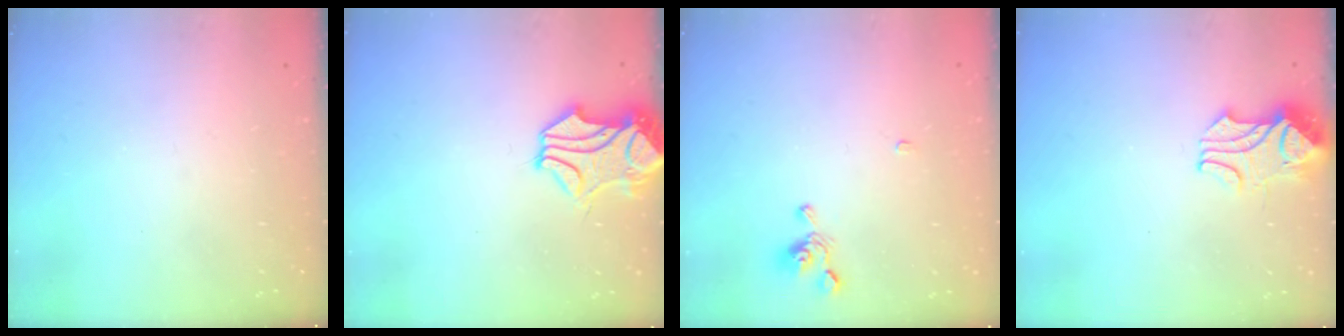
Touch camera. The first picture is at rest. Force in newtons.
{"total": 2.4, "press": 2.0, "slide": 1.3}
{"total": 2.9, "press": 2.8, "slide": 0.5}
{"total": 2.2, "press": 2.0, "slide": 0.8}